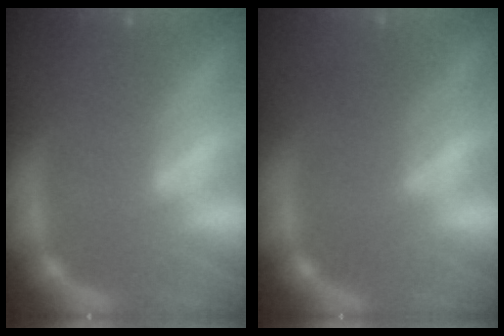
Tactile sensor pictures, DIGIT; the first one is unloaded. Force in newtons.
{"total": 2.0}